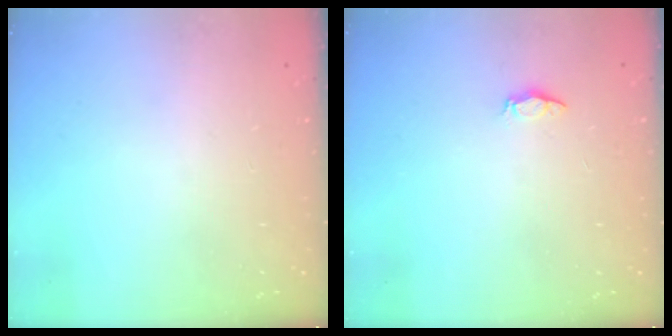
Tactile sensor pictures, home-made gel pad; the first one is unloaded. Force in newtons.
{"total": 2.5, "press": 2.5, "slide": 0.3}